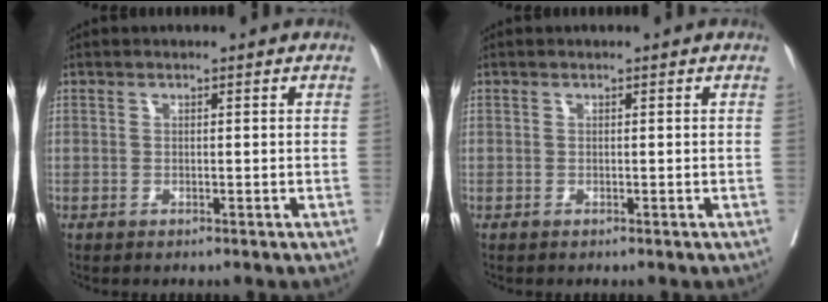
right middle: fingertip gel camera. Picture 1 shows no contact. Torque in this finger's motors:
{"motor_torque": [-0.02, 0.00, 0.00, -0.03]}